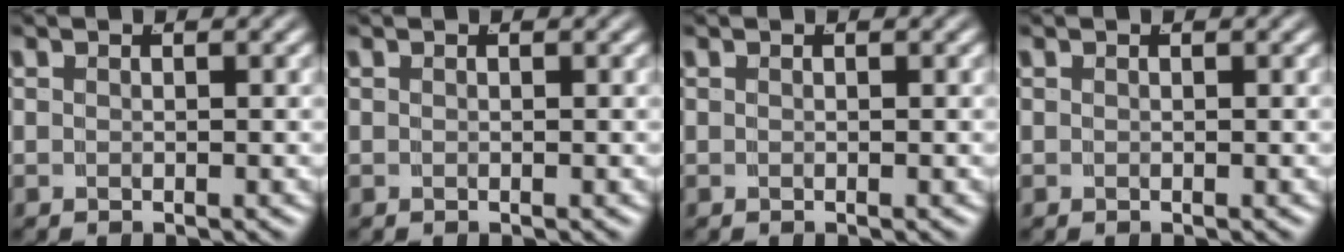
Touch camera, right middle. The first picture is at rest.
{"total": 0.0}
{"total": 0.0}
{"total": 0.0}